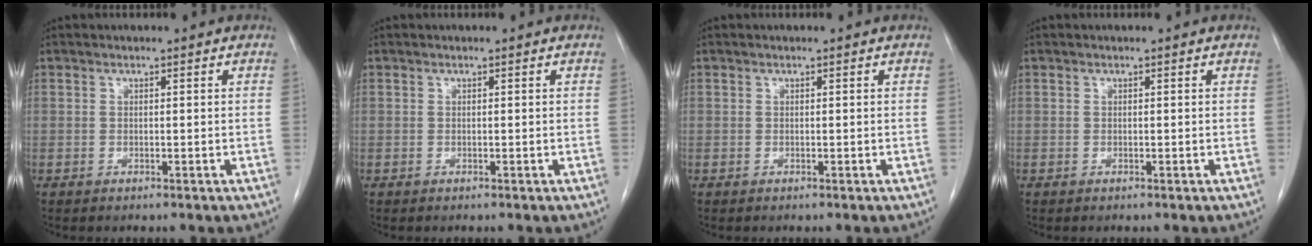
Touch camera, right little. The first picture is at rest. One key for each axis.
{"total": 0.0}
{"total": 0.0}
{"total": 0.0}